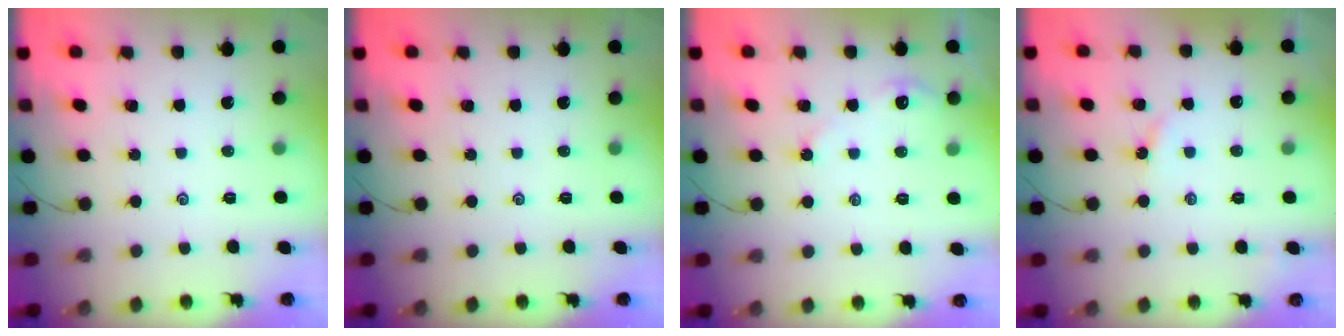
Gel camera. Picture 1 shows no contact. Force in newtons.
{"total": 0.0}
{"total": 3.6, "press": 3.6, "slide": 0.3}
{"total": 2.3, "press": 2.3, "slide": 0.4}